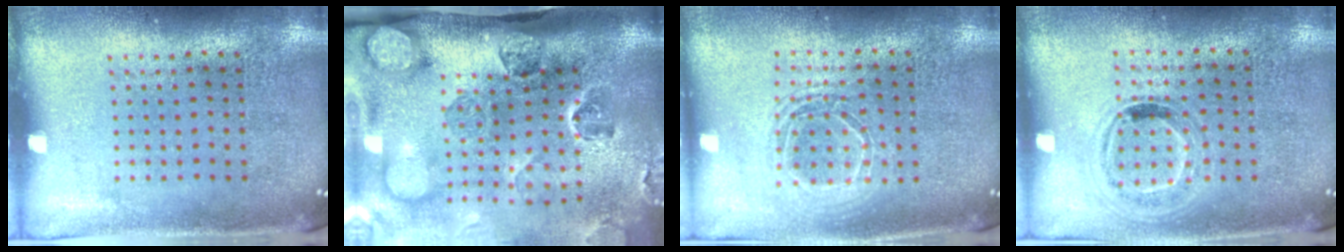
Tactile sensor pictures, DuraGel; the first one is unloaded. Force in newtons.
{"total": 5.1, "press": 3.6, "slide": 3.5}
{"total": 1.7, "press": 1.4, "slide": 0.9}
{"total": 0.9, "press": 0.8, "slide": 0.4}